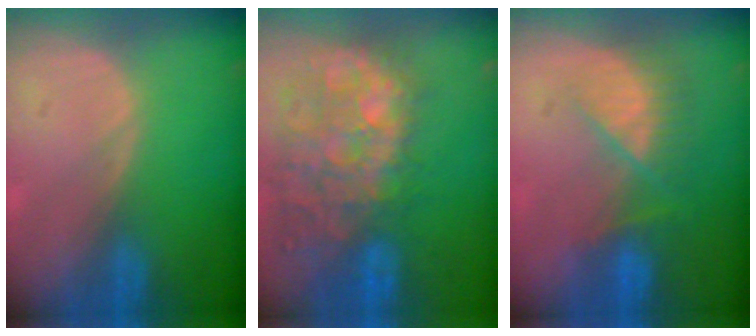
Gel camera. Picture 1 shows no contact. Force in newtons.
{"total": 13.4, "press": 11.6, "slide": 6.7}
{"total": 7.4, "press": 6.6, "slide": 3.3}